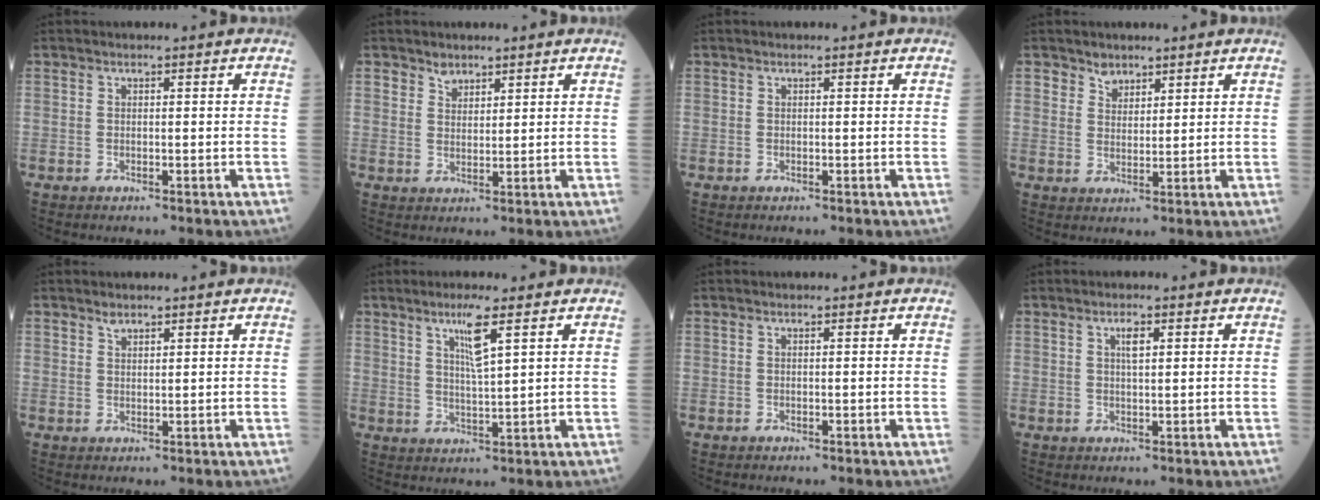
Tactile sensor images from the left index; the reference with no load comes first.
{"total": 2.3, "force": [1.8, 1.4, 0.5], "torque": [-0.010, -0.001, 0.033]}
{"total": 0.0}
{"total": 2.7, "force": [2.1, 1.8, 0.3], "torque": [-0.007, -0.002, 0.037]}
{"total": 1.5, "force": [1.2, 0.6, 0.5], "torque": [-0.014, 0.002, 0.024]}
{"total": 5.2, "force": [2.8, 0.2, 4.3], "torque": [-0.084, -0.005, 0.055]}
{"total": 0.0}
{"total": 2.1, "force": [0.9, 0.5, 1.8], "torque": [-0.037, -0.001, 0.017]}